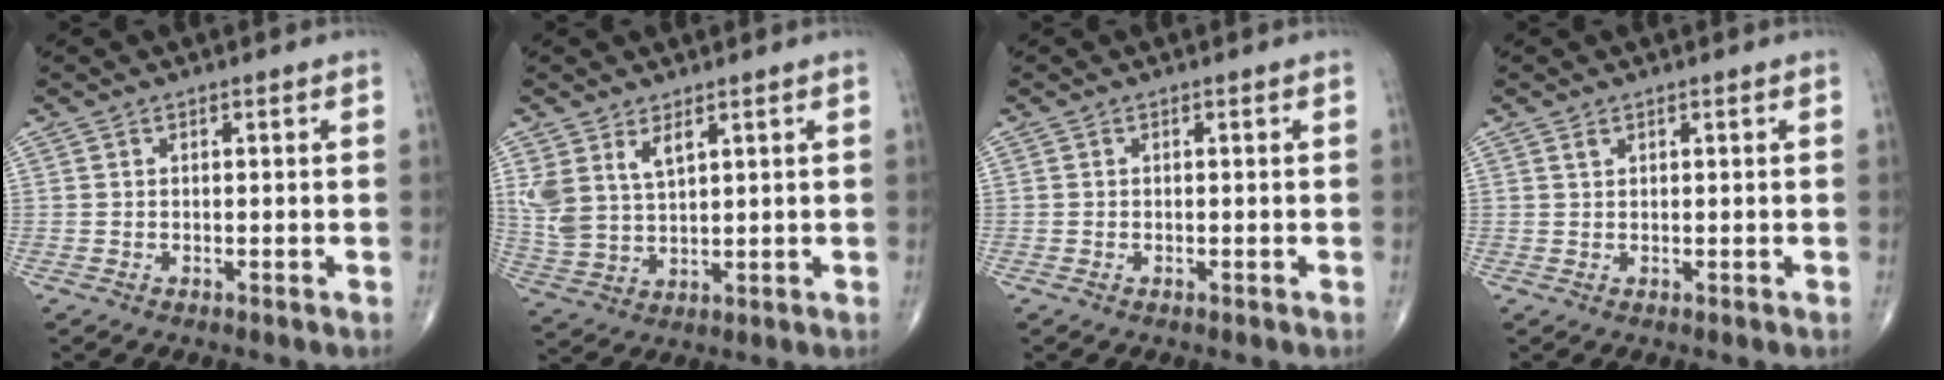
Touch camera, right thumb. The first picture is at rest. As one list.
[{"total": 7.3, "force": [3.6, 3.7, 5.1], "torque": [-0.102, -0.014, 0.083]}, {"total": 0.0}, {"total": 0.7, "force": [0.5, 0.4, 0.4], "torque": [-0.006, 0.000, 0.011]}]